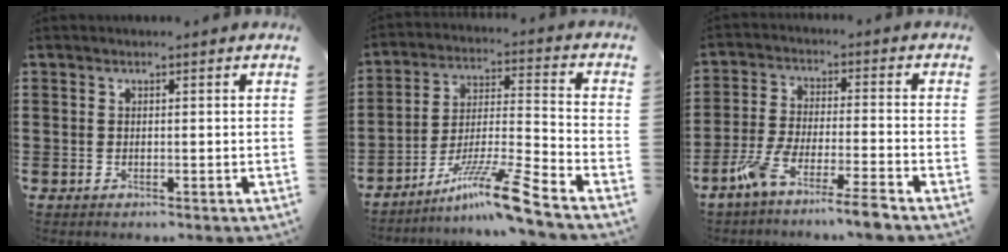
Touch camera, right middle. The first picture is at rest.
{"total": 11.3, "force": [-8.3, 0.1, 7.6], "torque": [-0.133, 0.006, -0.162]}
{"total": 7.3, "force": [-6.1, -0.4, 3.8], "torque": [-0.087, -0.017, -0.120]}